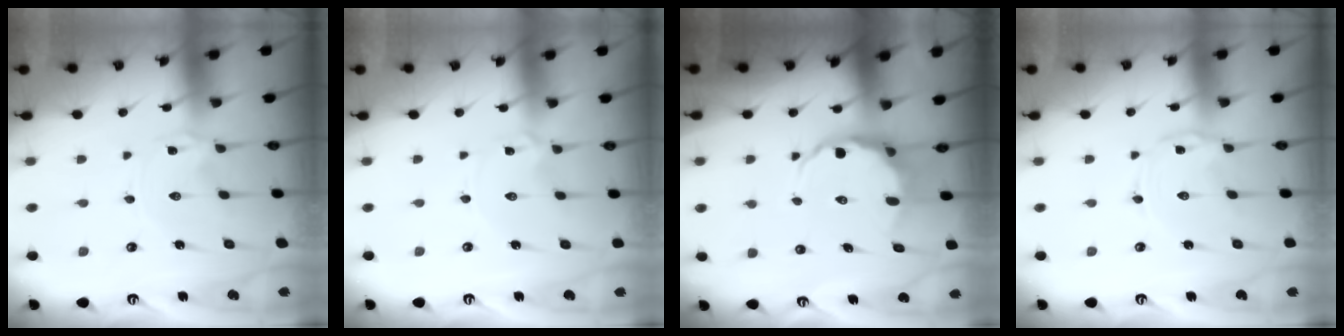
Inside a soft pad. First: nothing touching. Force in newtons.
{"total": 0.0}
{"total": 6.4, "press": 6.2, "slide": 1.6}
{"total": 1.5, "press": 1.5, "slide": 0.3}